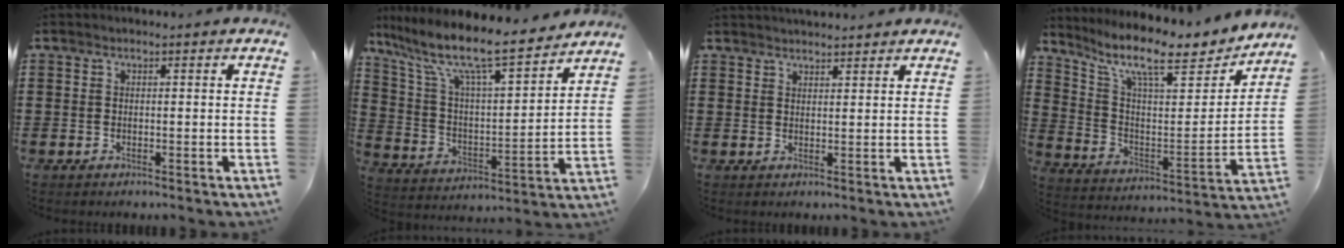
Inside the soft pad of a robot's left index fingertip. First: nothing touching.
{"total": 10.8, "force": [8.7, 1.4, 6.2], "torque": [-0.156, -0.059, 0.142]}
{"total": 2.1, "force": [2.1, 0.1, 0.1], "torque": [-0.006, -0.002, 0.042]}
{"total": 11.3, "force": [8.9, 2.2, 6.7], "torque": [-0.151, -0.057, 0.144]}